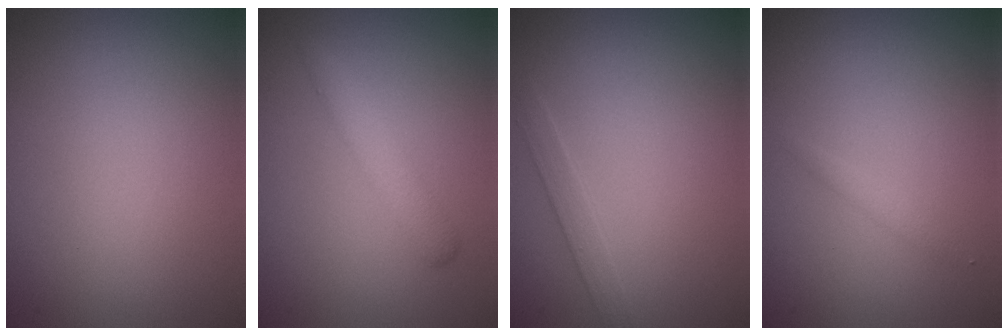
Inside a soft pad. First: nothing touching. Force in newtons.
{"total": 2.0, "press": 2.0, "slide": 0.0}
{"total": 1.3, "press": 1.3, "slide": 0.1}
{"total": 0.8, "press": 0.8, "slide": 0.0}